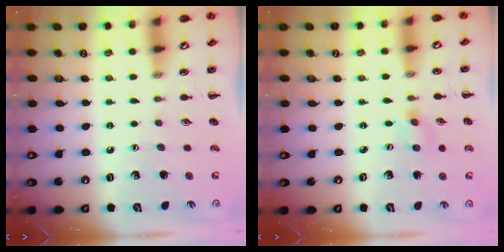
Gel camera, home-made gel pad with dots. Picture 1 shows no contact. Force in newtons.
{"total": 1.2, "press": 1.1, "slide": 0.3}